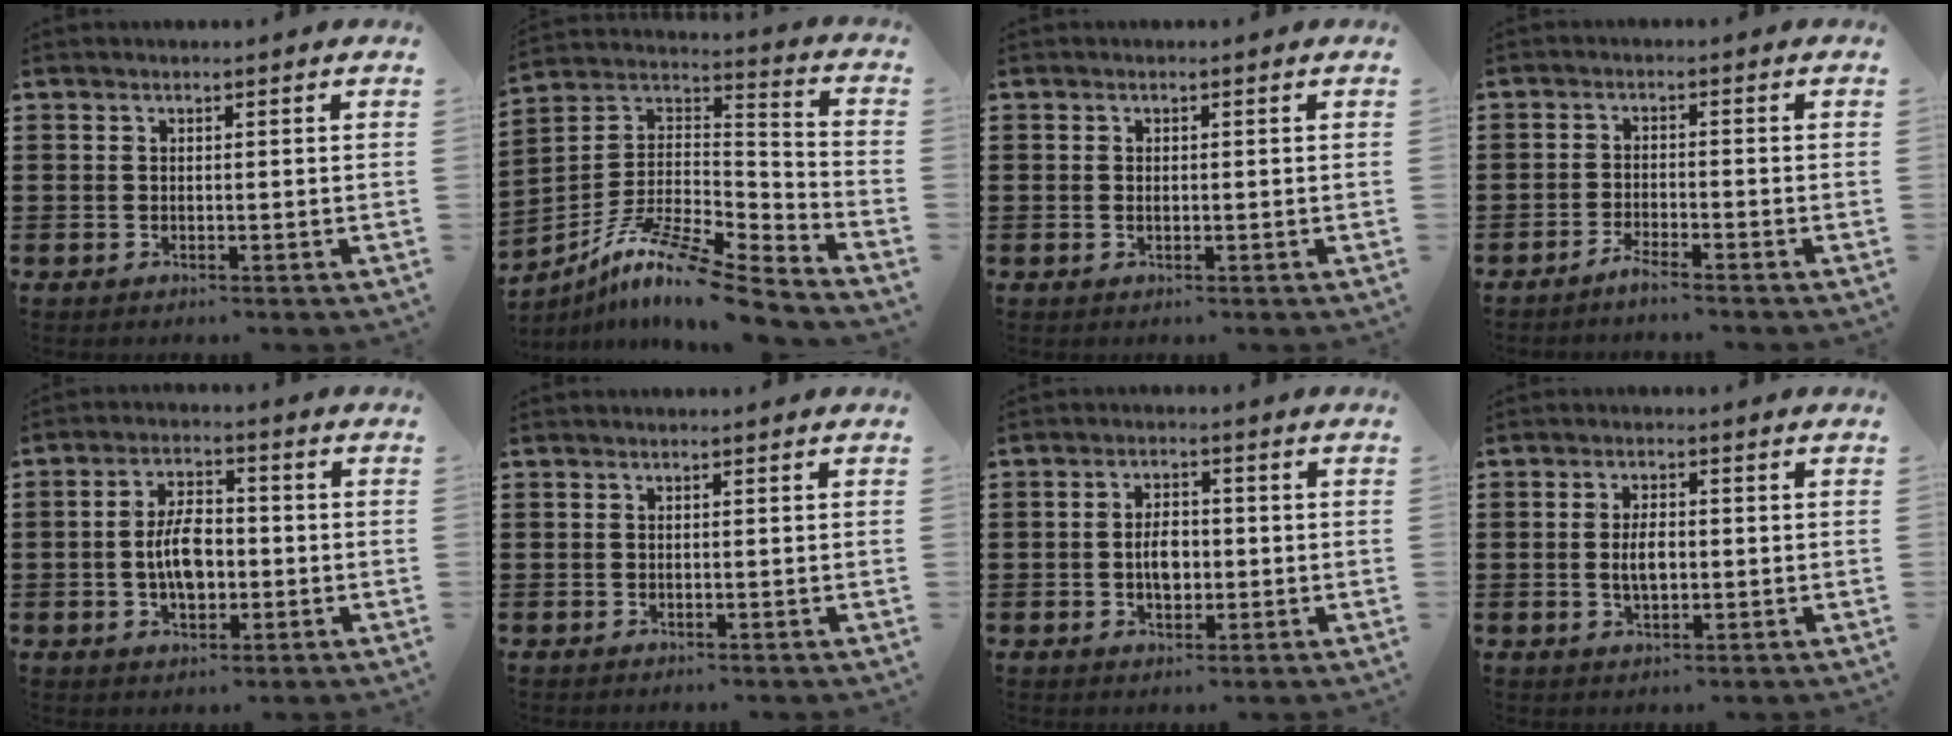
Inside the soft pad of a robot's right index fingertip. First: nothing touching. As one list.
[{"total": 10.9, "force": [-8.6, 1.5, 6.5], "torque": [-0.126, 0.007, -0.173]}, {"total": 0.6, "force": [0.0, 0.3, 0.5], "torque": [-0.012, 0.001, 0.000]}, {"total": 2.3, "force": [-2.1, -0.3, 0.6], "torque": [-0.011, 0.001, -0.041]}, {"total": 6.2, "force": [-0.8, 3.3, 5.2], "torque": [-0.096, 0.002, -0.015]}, {"total": 0.0}, {"total": 3.9, "force": [-0.3, 2.2, 3.2], "torque": [-0.057, 0.000, -0.008]}, {"total": 3.7, "force": [-0.1, 1.7, 3.3], "torque": [-0.063, 0.004, -0.003]}]